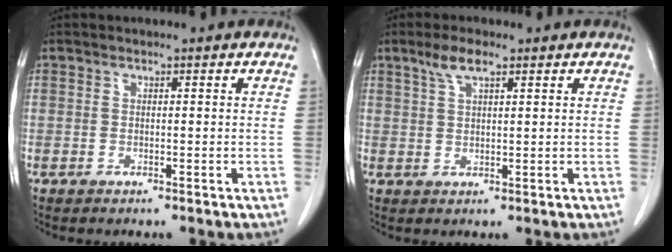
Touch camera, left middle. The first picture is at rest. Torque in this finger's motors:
{"motor_torque": [0.57, -0.43, 0.02, 0.02]}